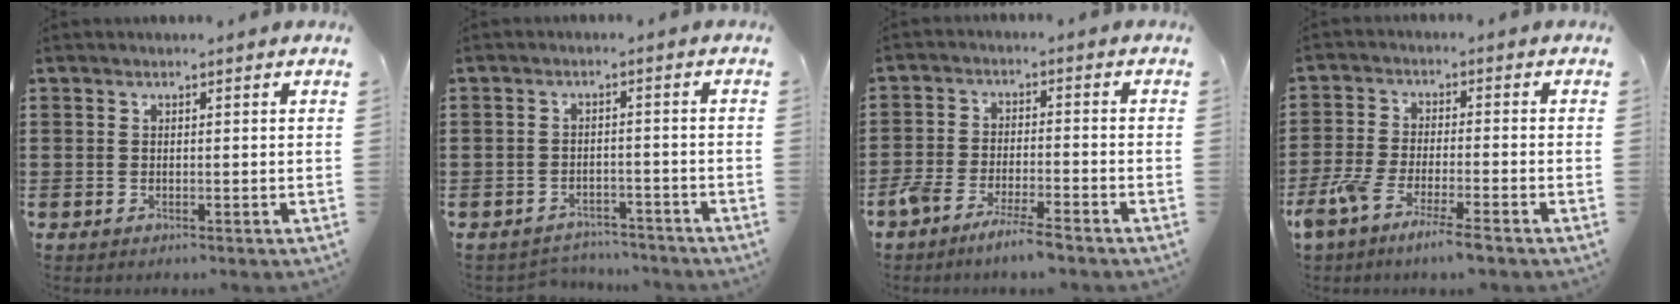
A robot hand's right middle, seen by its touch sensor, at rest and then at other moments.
{"total": 2.7, "force": [-2.6, 0.6, -0.2], "torque": [-0.005, 0.001, -0.058]}
{"total": 4.8, "force": [-4.1, 0.4, 2.4], "torque": [-0.061, -0.008, -0.082]}
{"total": 5.8, "force": [-4.5, 0.3, 3.5], "torque": [-0.079, -0.014, -0.085]}